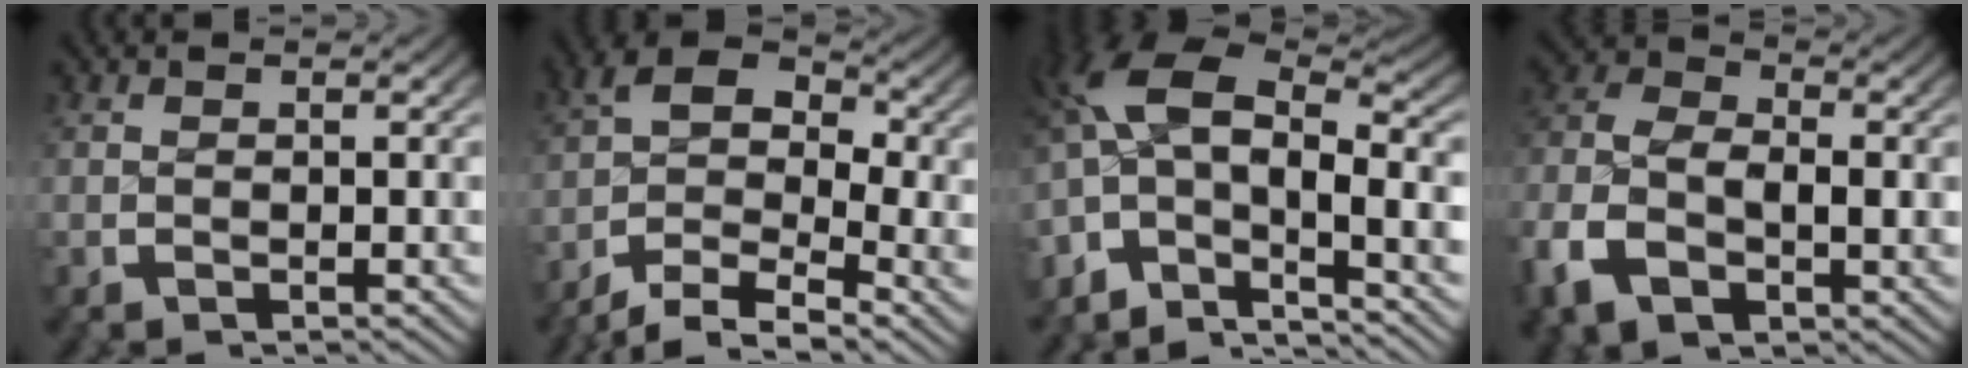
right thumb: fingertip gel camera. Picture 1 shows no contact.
{"total": 9.5, "force": [-1.7, 6.6, 6.6], "torque": [-0.106, -0.016, -0.044]}
{"total": 13.5, "force": [-0.5, 9.5, 9.5], "torque": [-0.227, -0.043, -0.003]}
{"total": 8.7, "force": [-1.4, 6.4, 5.8], "torque": [-0.139, -0.025, -0.016]}